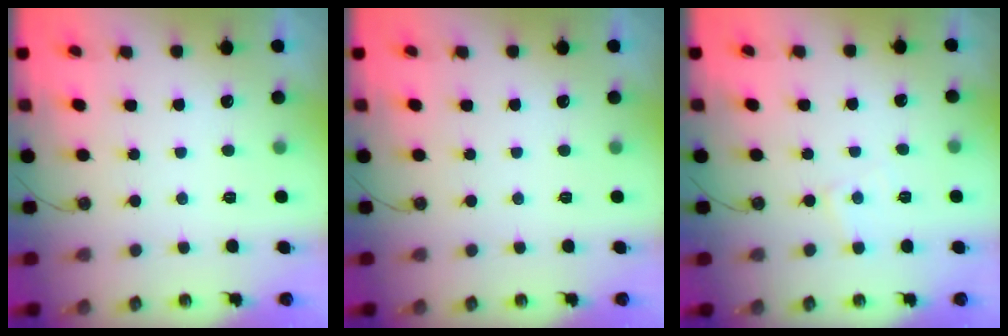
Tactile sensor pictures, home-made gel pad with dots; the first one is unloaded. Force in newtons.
{"total": 0.0}
{"total": 3.9, "press": 3.8, "slide": 0.6}